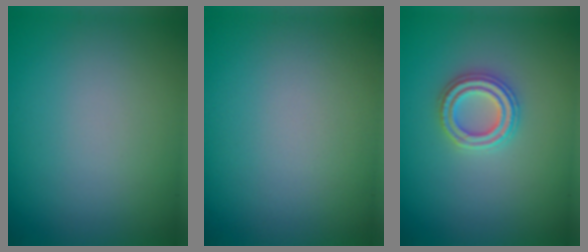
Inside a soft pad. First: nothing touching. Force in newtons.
{"total": 0.0}
{"total": 2.6, "press": 2.6, "slide": 0.4}